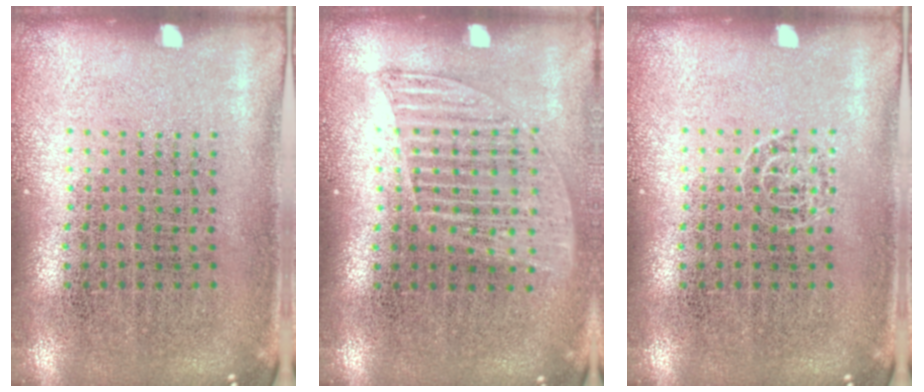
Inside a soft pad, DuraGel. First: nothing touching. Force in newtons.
{"total": 1.2, "press": 1.1, "slide": 0.5}
{"total": 0.8, "press": 0.8, "slide": 0.1}